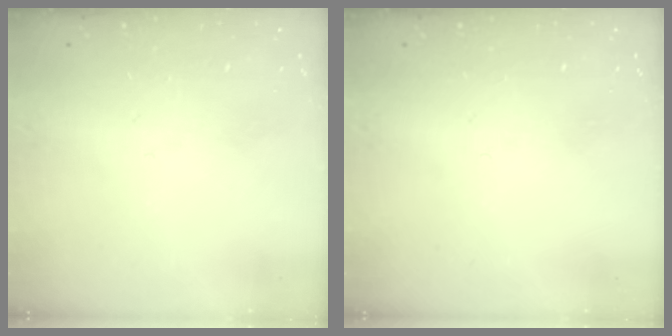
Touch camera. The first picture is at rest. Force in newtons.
{"total": 0.0}